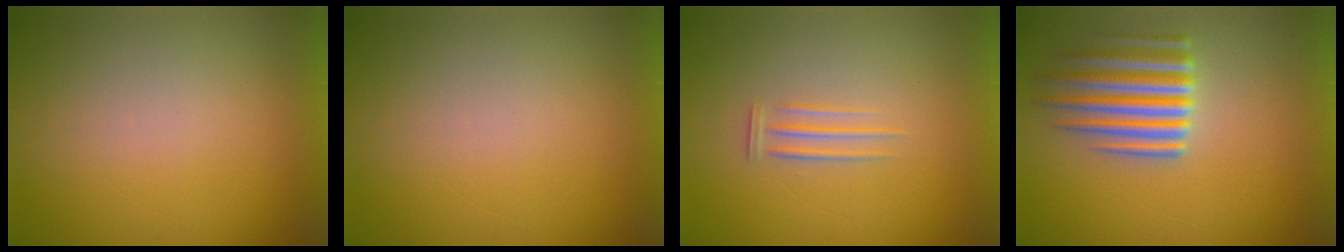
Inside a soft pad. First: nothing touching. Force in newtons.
{"total": 1.1}
{"total": 1.2}
{"total": 5.2}